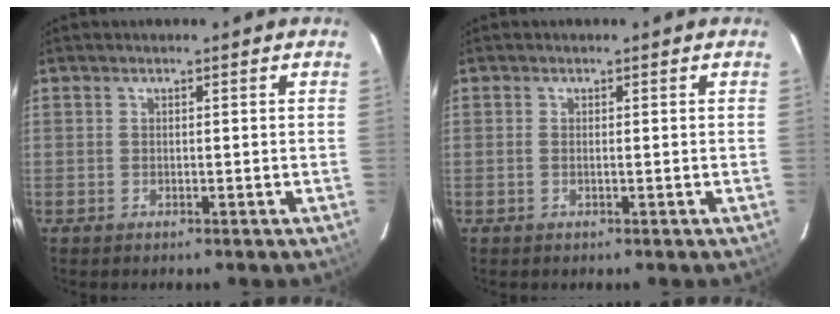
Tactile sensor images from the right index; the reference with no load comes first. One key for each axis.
{"total": 0.6, "fx": -0.1, "fy": -0.1, "fz": 0.6, "tx": -0.012, "ty": 0.000, "tz": -0.003}